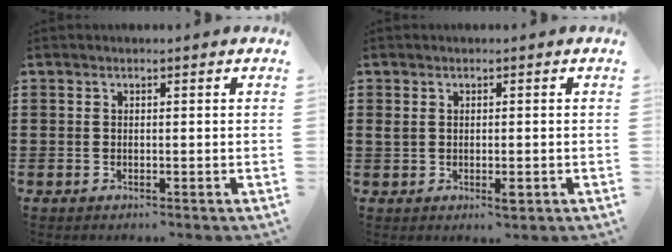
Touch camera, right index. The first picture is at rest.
{"total": 2.2, "force": [-0.2, 1.0, 2.0], "torque": [-0.045, -0.002, -0.006]}